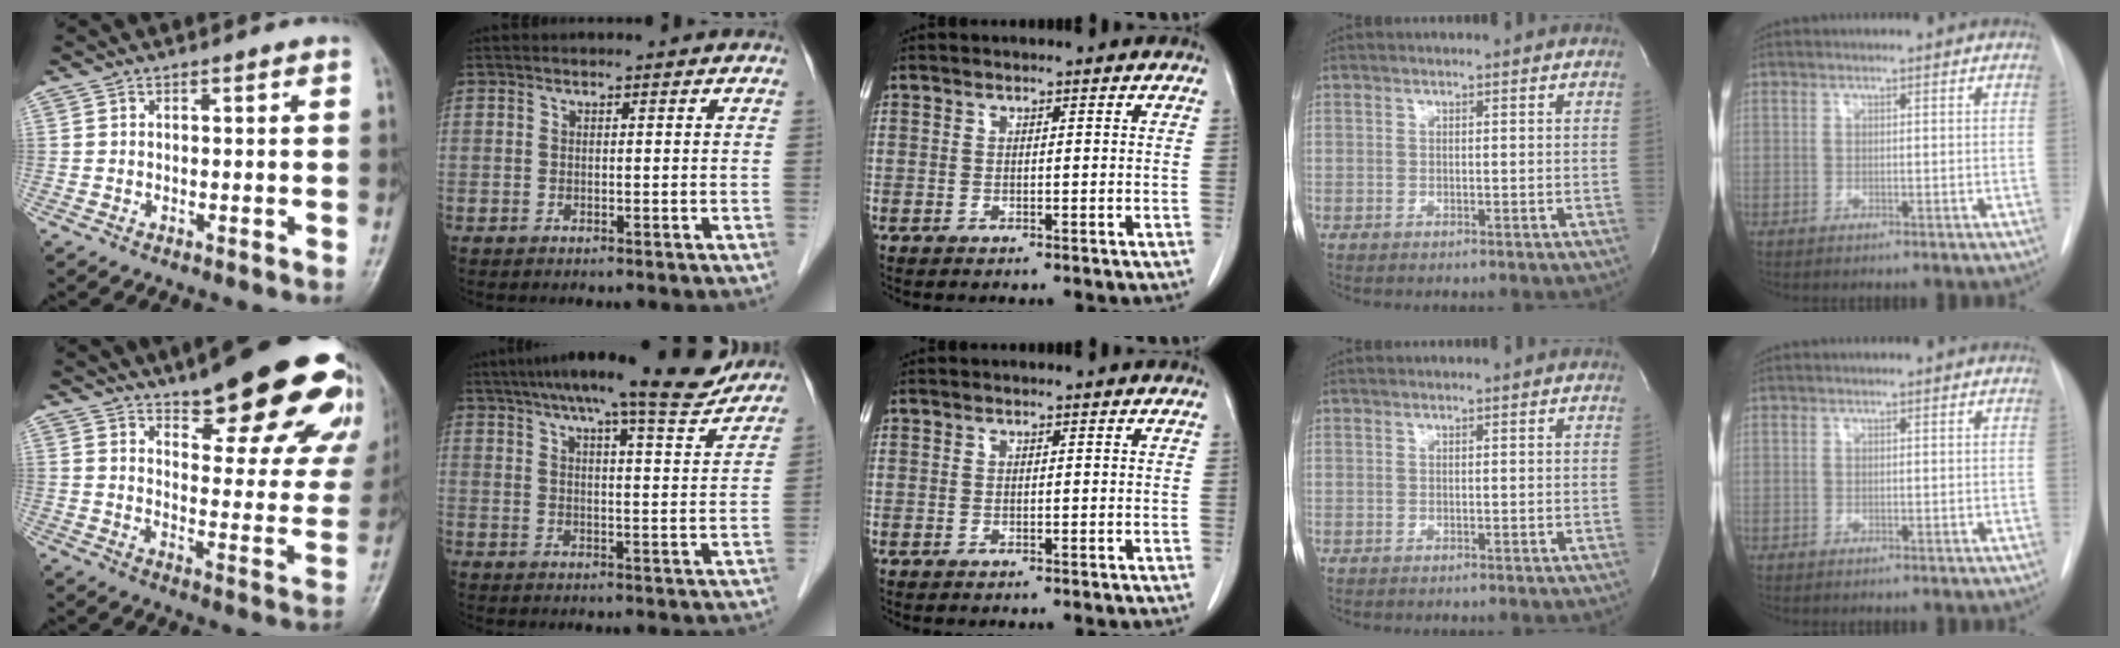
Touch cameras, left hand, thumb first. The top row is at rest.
{"thumb": {"total": 26.7, "force": [18.7, 8.0, 17.4], "torque": [-0.190, -0.081, 0.235]}, "index": {"total": 16.5, "force": [14.1, 1.4, 8.5], "torque": [-0.130, 0.010, 0.188]}}